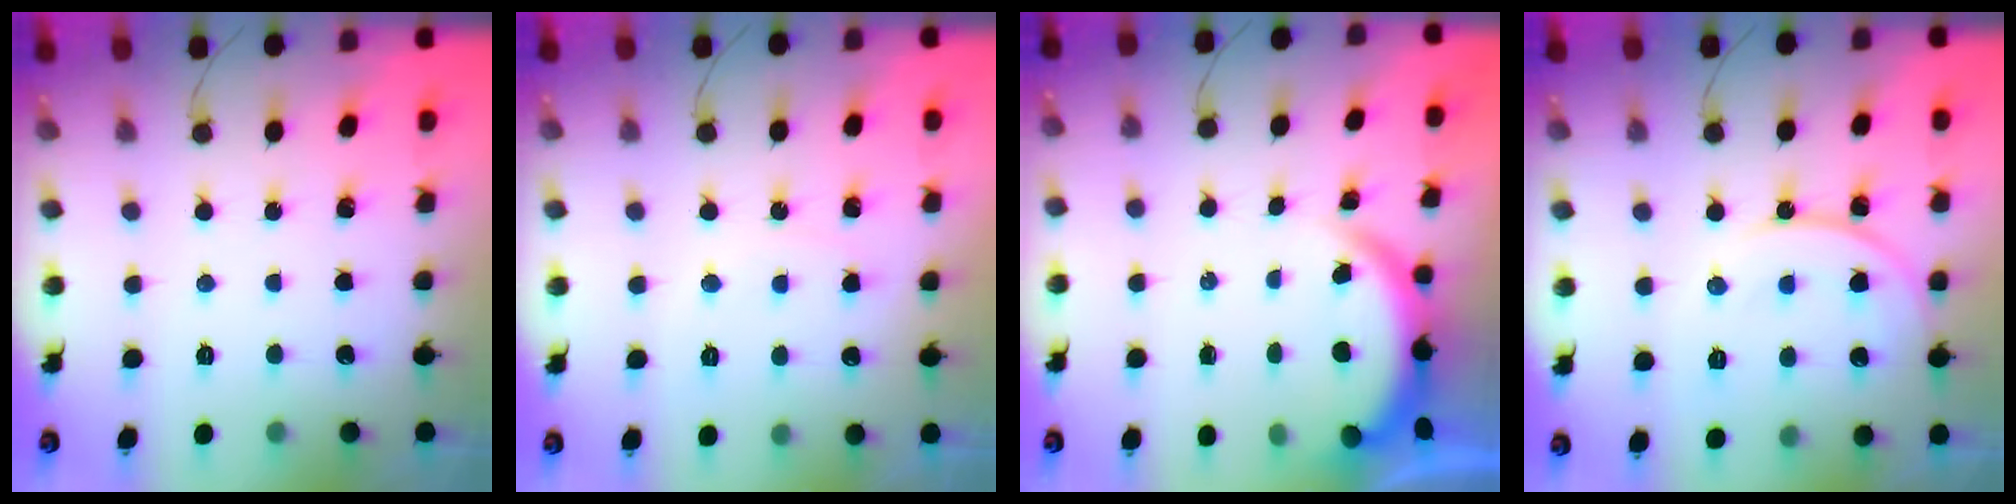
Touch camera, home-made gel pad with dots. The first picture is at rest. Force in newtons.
{"total": 6.1, "press": 6.1, "slide": 0.2}
{"total": 3.9, "press": 3.9, "slide": 0.2}
{"total": 12.5, "press": 12.5, "slide": 1.2}